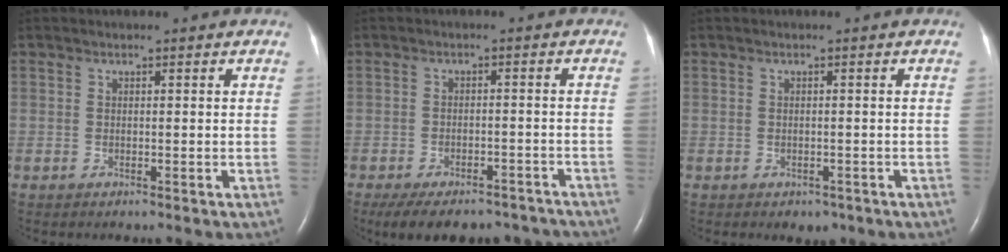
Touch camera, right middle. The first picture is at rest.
{"total": 14.7, "force": [-12.4, 5.6, 5.6], "torque": [-0.111, 0.001, -0.156]}
{"total": 1.7, "force": [-1.0, 1.2, 0.7], "torque": [-0.009, 0.001, -0.004]}